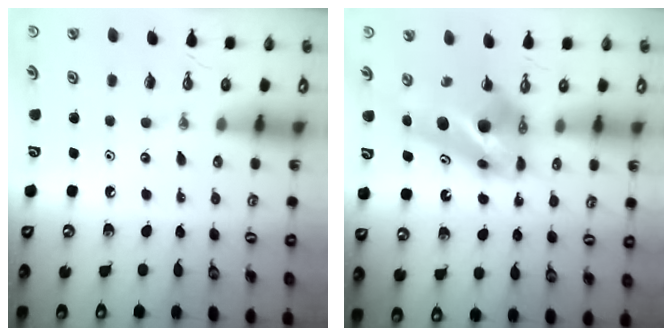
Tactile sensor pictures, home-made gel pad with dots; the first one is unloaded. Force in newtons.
{"total": 9.7, "press": 9.4, "slide": 2.3}